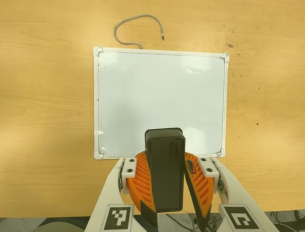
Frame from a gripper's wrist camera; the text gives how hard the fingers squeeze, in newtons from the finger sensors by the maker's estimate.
{"total": 10.8, "left": 11.0, "right": 10.5}